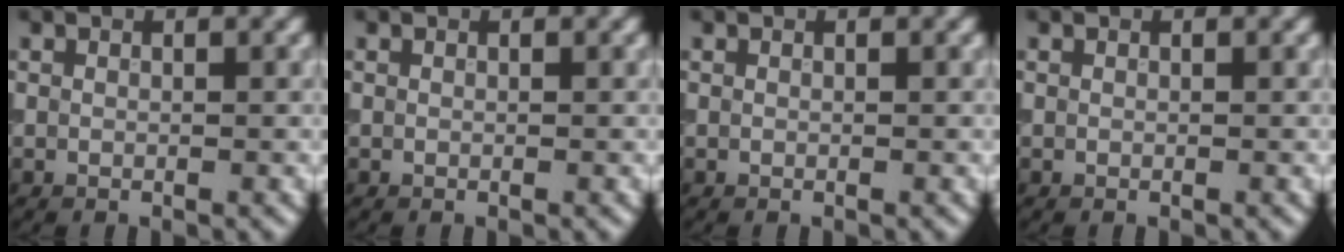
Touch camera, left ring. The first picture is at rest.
{"total": 0.0}
{"total": 0.0}
{"total": 0.0}